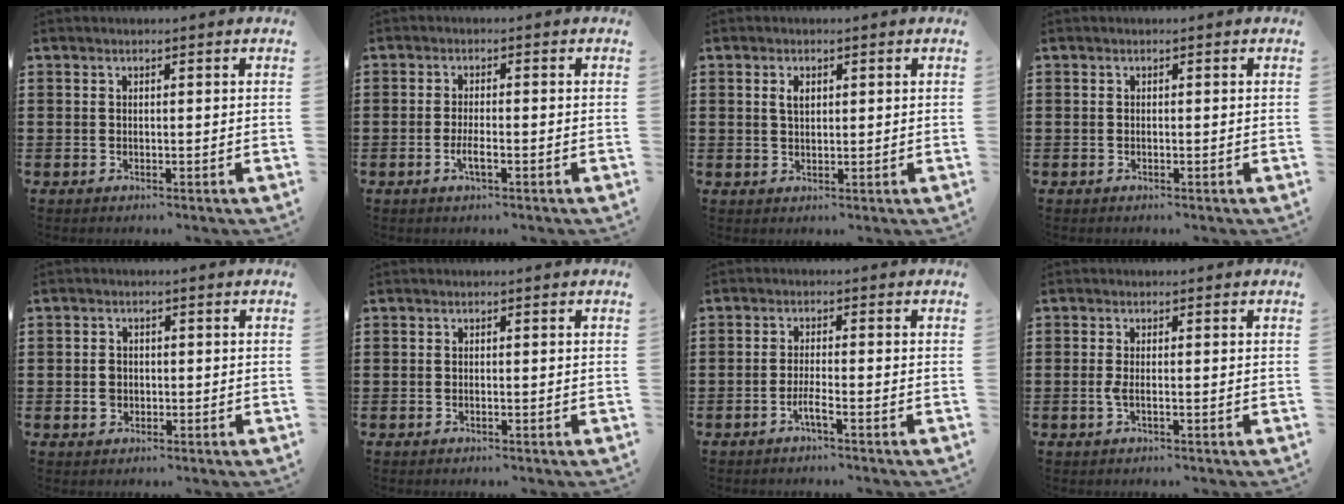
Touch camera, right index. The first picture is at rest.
{"total": 2.6, "force": [-1.0, 0.6, 2.3], "torque": [-0.047, -0.004, -0.020]}
{"total": 1.9, "force": [0.7, 1.0, 1.5], "torque": [-0.033, 0.005, 0.011]}
{"total": 0.0}
{"total": 2.0, "force": [-0.3, 1.7, 1.1], "torque": [-0.024, 0.006, -0.007]}
{"total": 0.0}
{"total": 2.6, "force": [-1.5, 0.1, 2.1], "torque": [-0.044, -0.005, -0.031]}
{"total": 1.6, "force": [-0.4, 0.2, 1.5], "torque": [-0.038, -0.004, -0.010]}